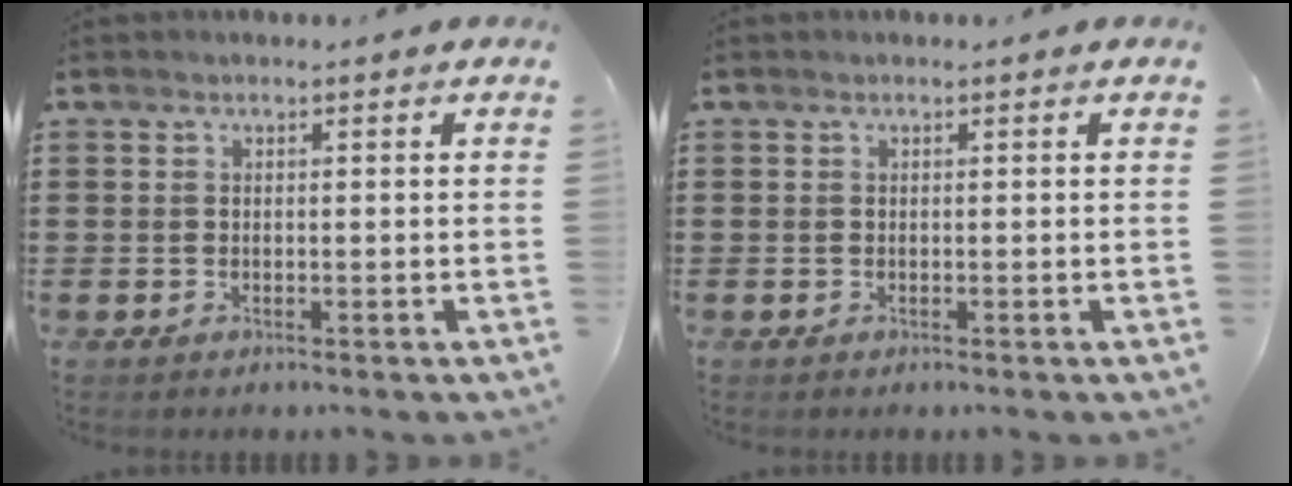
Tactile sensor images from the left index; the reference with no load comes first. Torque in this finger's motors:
{"motor_torque": [-0.03, -0.03, 0.00, 0.00]}